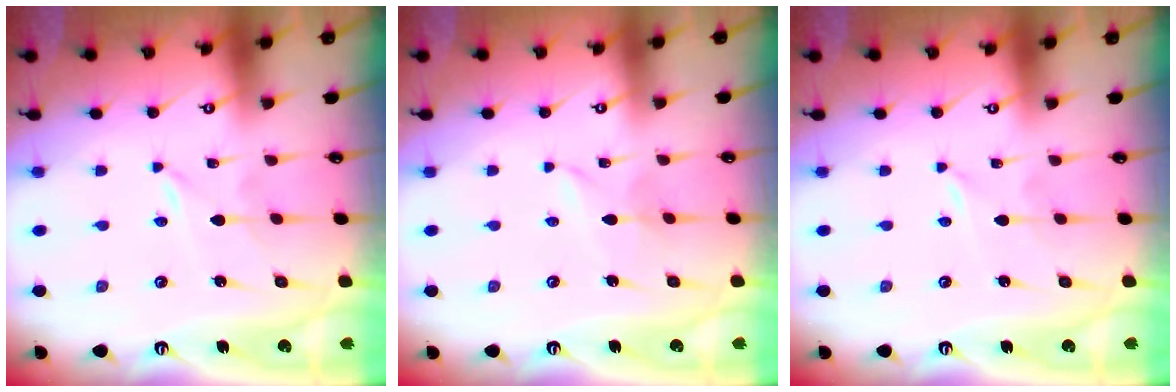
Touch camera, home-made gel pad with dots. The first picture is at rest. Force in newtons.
{"total": 1.9, "press": 1.9, "slide": 0.2}
{"total": 0.0}